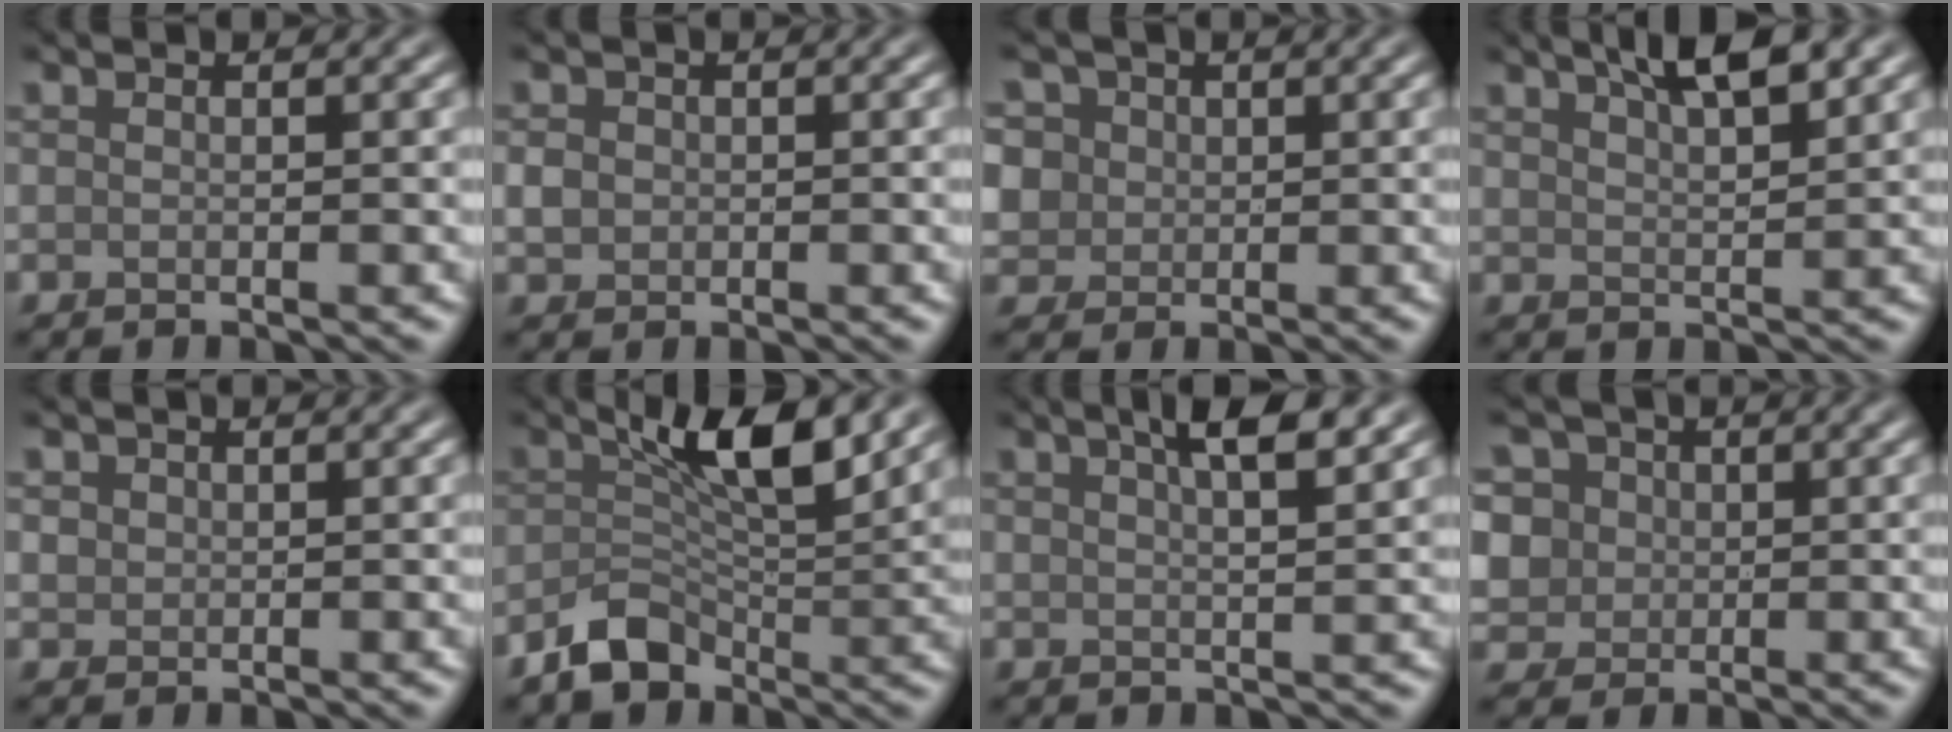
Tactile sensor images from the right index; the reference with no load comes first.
{"total": 1.5, "force": [0.0, 1.4, 0.6], "torque": [-0.011, -0.001, -0.005]}
{"total": 7.1, "force": [2.8, 5.8, 3.0], "torque": [-0.072, 0.024, 0.032]}
{"total": 4.7, "force": [3.2, 1.3, 3.2], "torque": [-0.044, 0.014, 0.050]}
{"total": 1.0, "force": [0.4, 0.9, 0.2], "torque": [0.000, -0.003, 0.009]}
{"total": 5.1, "force": [-0.7, 3.0, 4.1], "torque": [-0.061, 0.005, -0.013]}
{"total": 4.3, "force": [2.6, 1.2, 3.2], "torque": [-0.037, 0.015, 0.030]}
{"total": 9.2, "force": [3.6, 7.3, 4.3], "torque": [-0.085, 0.029, 0.035]}